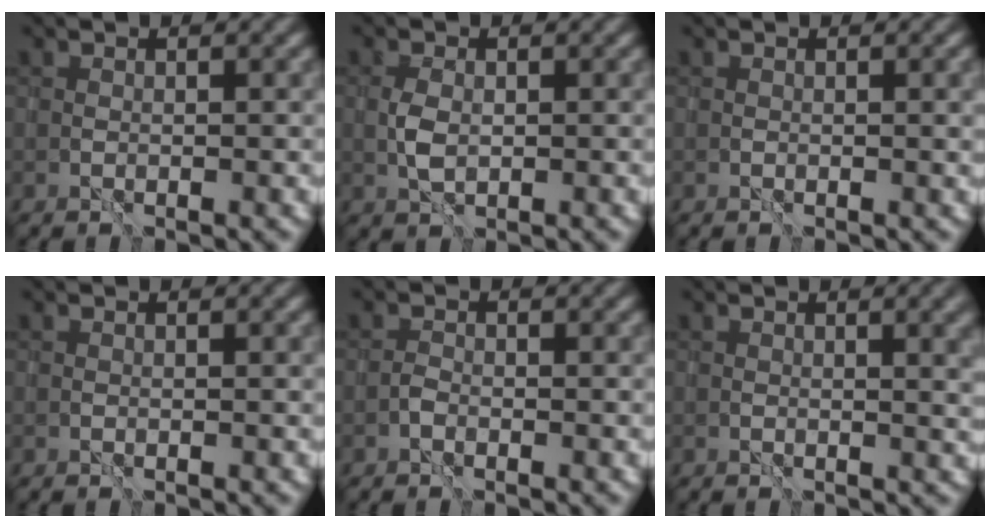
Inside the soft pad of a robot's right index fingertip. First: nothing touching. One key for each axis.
{"total": 1.6, "fx": 0.1, "fy": 1.0, "fz": 1.2, "tx": -0.028, "ty": 0.002, "tz": 0.001}
{"total": 1.2, "fx": 0.4, "fy": 0.4, "fz": 1.1, "tx": -0.015, "ty": -0.004, "tz": 0.010}
{"total": 0.0}
{"total": 0.0}
{"total": 4.2, "fx": 1.4, "fy": 1.5, "fz": 3.7, "tx": -0.030, "ty": 0.004, "tz": 0.022}